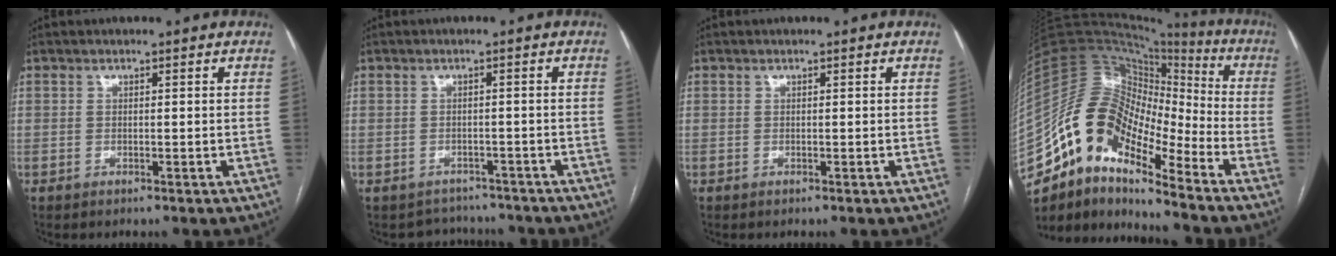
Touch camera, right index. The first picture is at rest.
{"total": 4.6, "force": [-3.9, 2.3, -1.0], "torque": [0.015, 0.020, -0.053]}
{"total": 0.0}
{"total": 17.2, "force": [-11.4, 6.6, 11.1], "torque": [-0.199, 0.058, -0.205]}